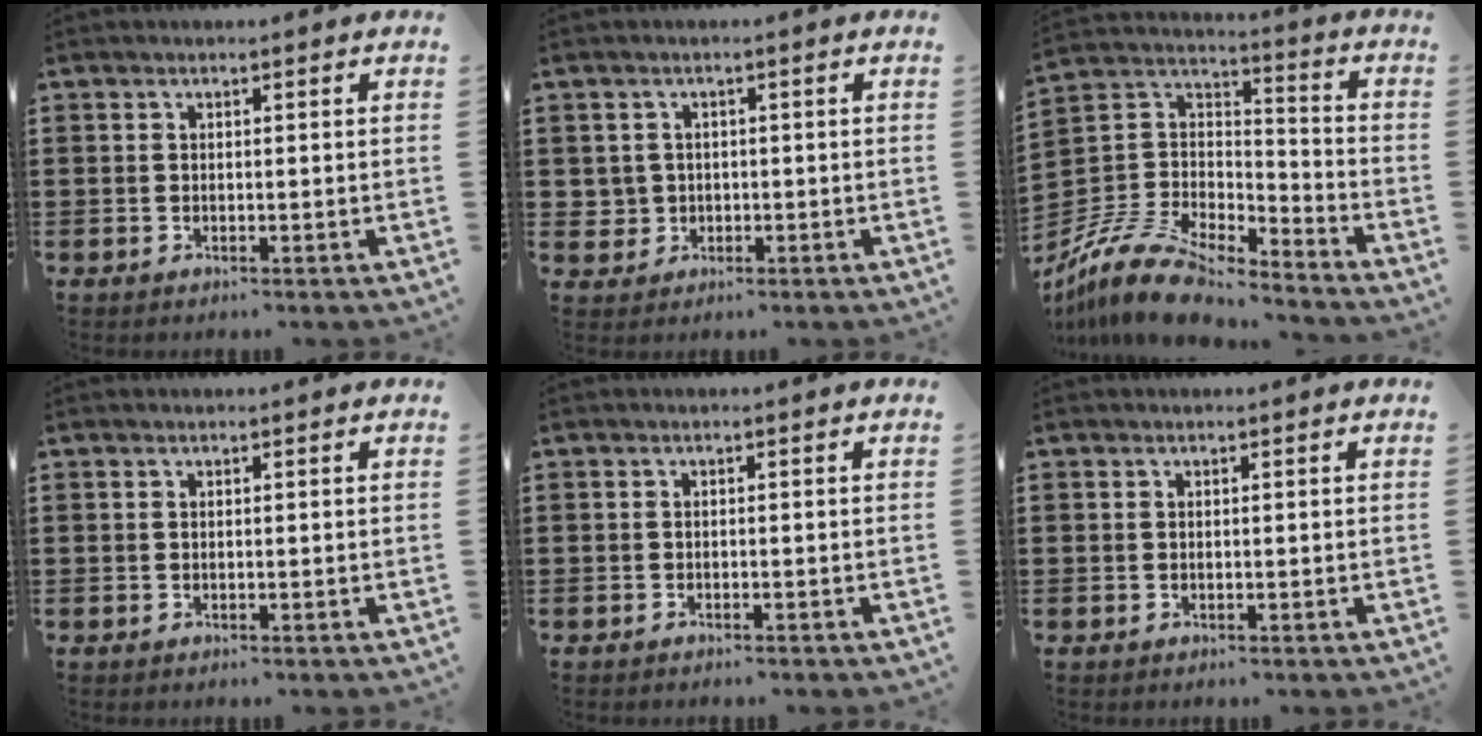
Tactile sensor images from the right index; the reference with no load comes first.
{"total": 2.6, "force": [-0.3, 2.5, 0.3], "torque": [-0.019, 0.006, -0.008]}
{"total": 11.6, "force": [-10.5, 3.1, 4.1], "torque": [-0.102, 0.016, -0.213]}
{"total": 0.0}
{"total": 0.6, "force": [-0.6, 0.1, 0.1], "torque": [-0.003, -0.001, -0.013]}
{"total": 0.0}